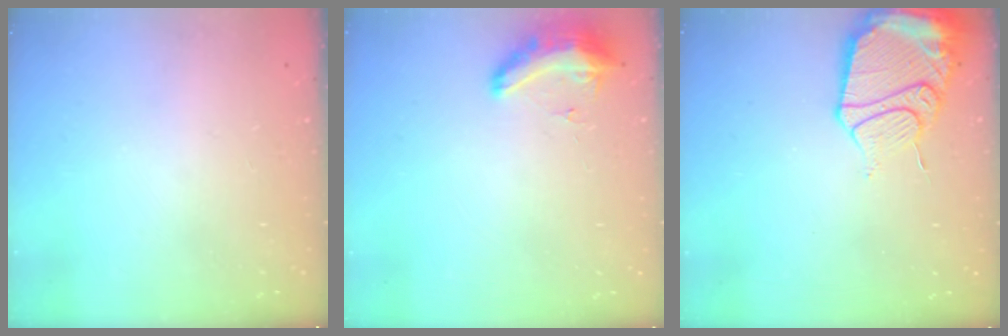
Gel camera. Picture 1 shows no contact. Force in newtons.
{"total": 8.6, "press": 8.5, "slide": 1.2}
{"total": 15.2, "press": 15.1, "slide": 1.8}